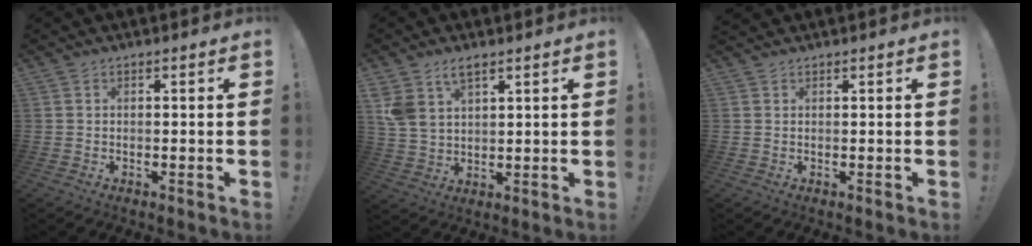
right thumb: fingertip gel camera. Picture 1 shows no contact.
{"total": 7.8, "force": [4.7, 4.4, 4.4], "torque": [-0.086, -0.011, 0.095]}
{"total": 0.7, "force": [0.6, 0.1, 0.0], "torque": [0.001, -0.002, 0.012]}